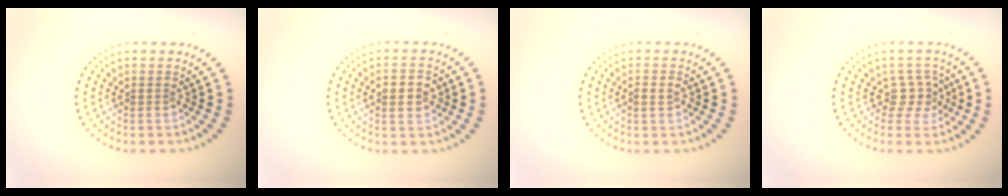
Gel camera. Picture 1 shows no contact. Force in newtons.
{"total": 2.3, "press": 2.2, "slide": 0.1}
{"total": 1.2, "press": 1.1, "slide": 0.5}
{"total": 2.2, "press": 1.7, "slide": 1.5}